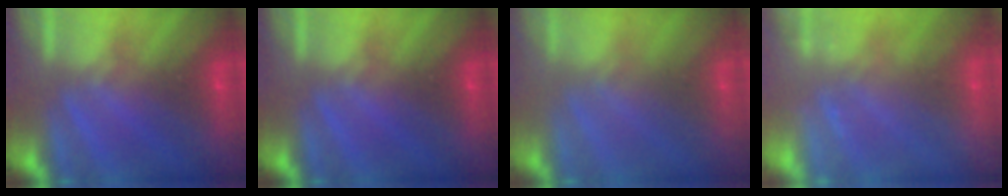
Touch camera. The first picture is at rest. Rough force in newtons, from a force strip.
{"total": 0.0}
{"total": 2.9}
{"total": 2.3}